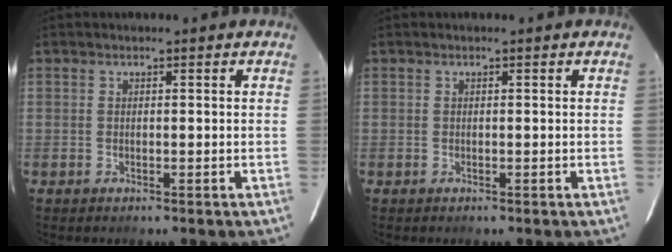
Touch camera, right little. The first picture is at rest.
{"total": 0.0}